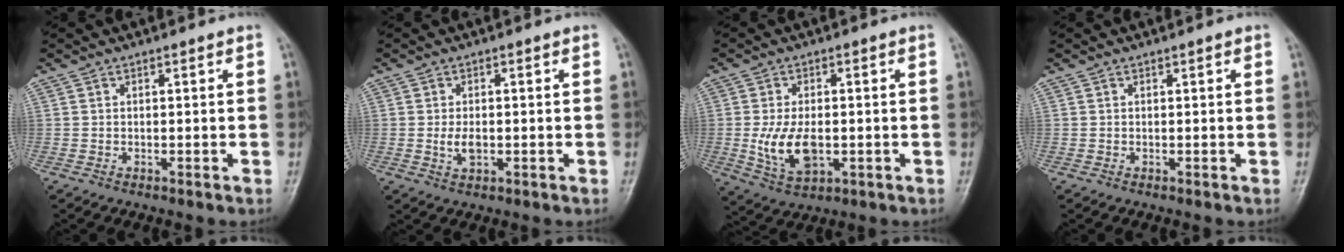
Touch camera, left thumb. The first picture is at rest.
{"total": 3.0, "force": [-0.5, 1.7, 2.4], "torque": [-0.046, 0.002, -0.007]}
{"total": 8.7, "force": [-1.3, 5.0, 7.0], "torque": [-0.128, -0.004, -0.015]}
{"total": 0.0}